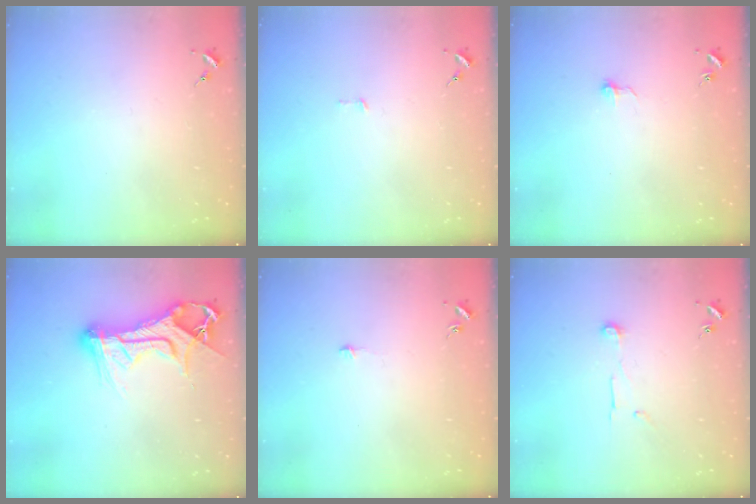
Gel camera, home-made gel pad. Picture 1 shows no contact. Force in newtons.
{"total": 3.2, "press": 3.2, "slide": 0.2}
{"total": 4.2, "press": 4.2, "slide": 0.3}
{"total": 15.2, "press": 15.1, "slide": 1.4}
{"total": 3.1, "press": 3.1, "slide": 0.3}
{"total": 6.8, "press": 6.7, "slide": 0.7}